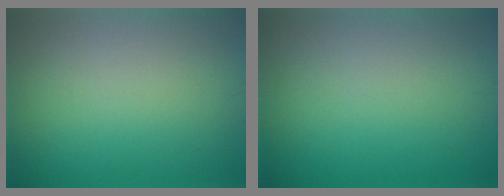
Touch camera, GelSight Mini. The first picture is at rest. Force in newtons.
{"total": 0.0}